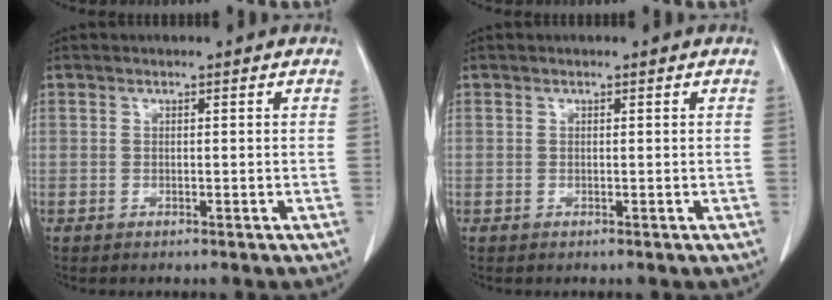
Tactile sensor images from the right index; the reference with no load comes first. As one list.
[{"total": 0.0}]